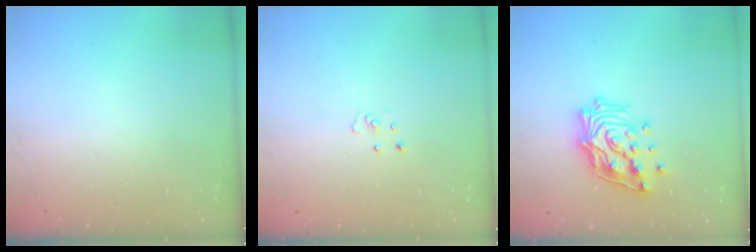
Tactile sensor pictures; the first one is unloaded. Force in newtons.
{"total": 3.0, "press": 3.0, "slide": 0.3}
{"total": 17.0, "press": 16.8, "slide": 2.2}